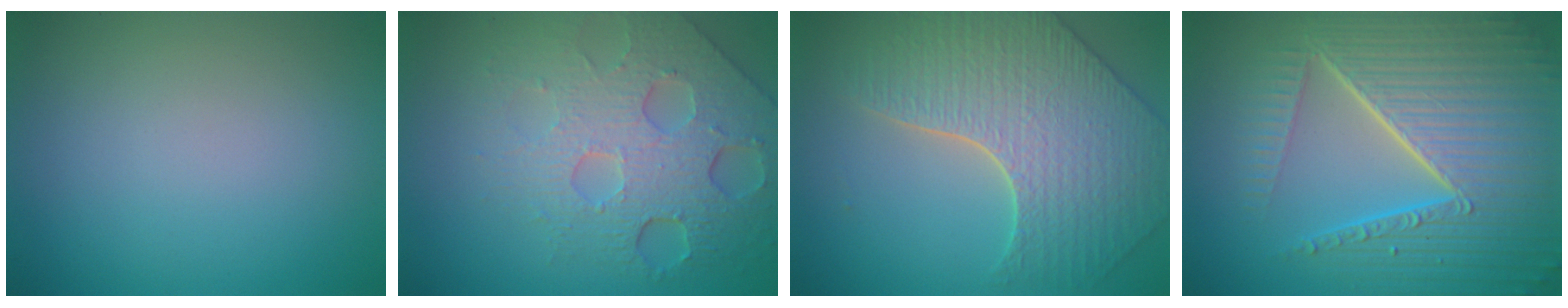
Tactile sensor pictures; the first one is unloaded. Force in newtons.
{"total": 8.1, "press": 5.4, "slide": 6.1}
{"total": 6.4, "press": 5.7, "slide": 3.1}
{"total": 10.6, "press": 6.6, "slide": 8.3}